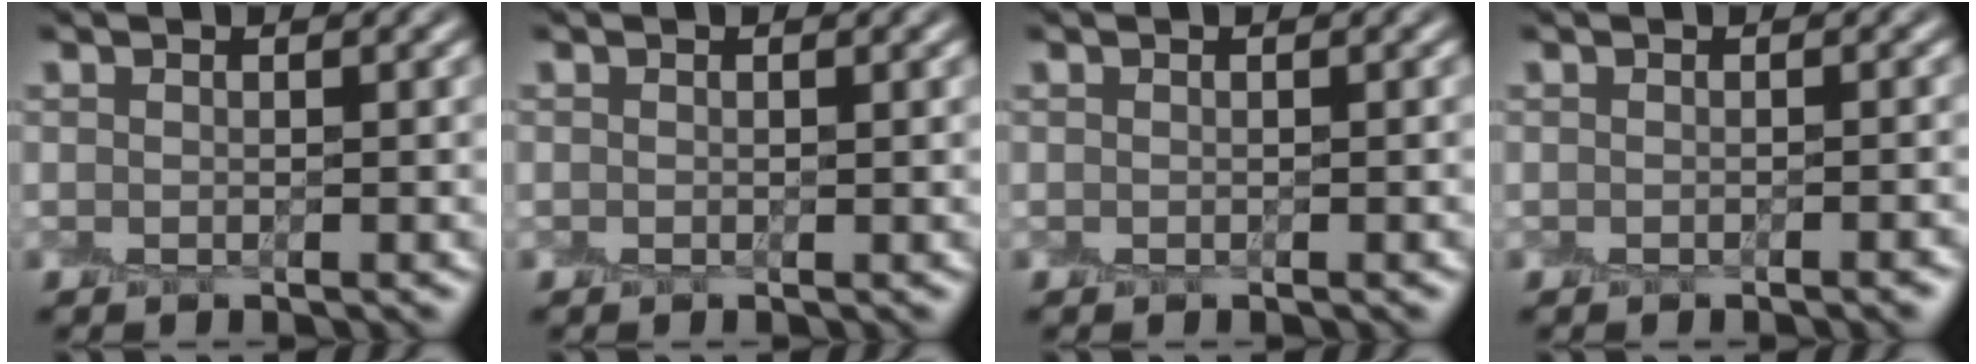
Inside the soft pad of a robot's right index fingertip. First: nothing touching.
{"total": 0.0}
{"total": 0.0}
{"total": 1.1, "force": [-0.7, 0.2, 0.9], "torque": [-0.009, -0.001, -0.009]}